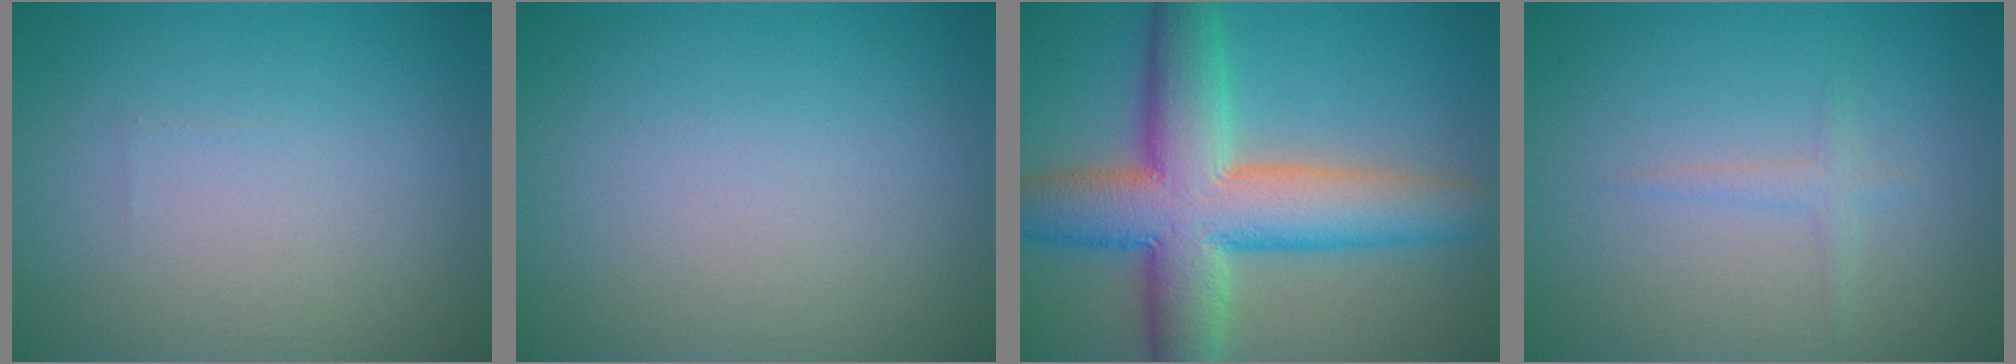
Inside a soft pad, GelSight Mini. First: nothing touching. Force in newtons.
{"total": 0.0}
{"total": 11.2, "press": 11.1, "slide": 0.4}
{"total": 1.1, "press": 1.1, "slide": 0.0}